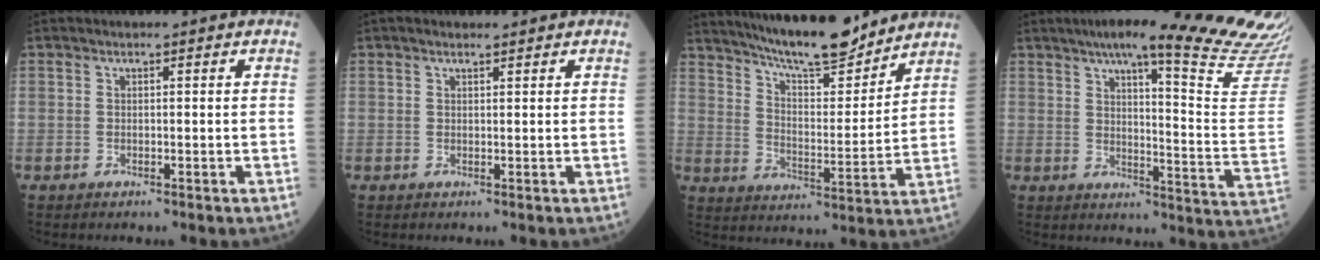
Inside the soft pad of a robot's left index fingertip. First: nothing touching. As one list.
[{"total": 1.7, "force": [1.4, 0.3, 0.8], "torque": [-0.017, 0.012, 0.022]}, {"total": 15.6, "force": [13.8, 1.9, 7.0], "torque": [-0.117, -0.005, 0.223]}, {"total": 25.0, "force": [21.3, -0.6, 13.2], "torque": [-0.179, -0.076, 0.254]}]